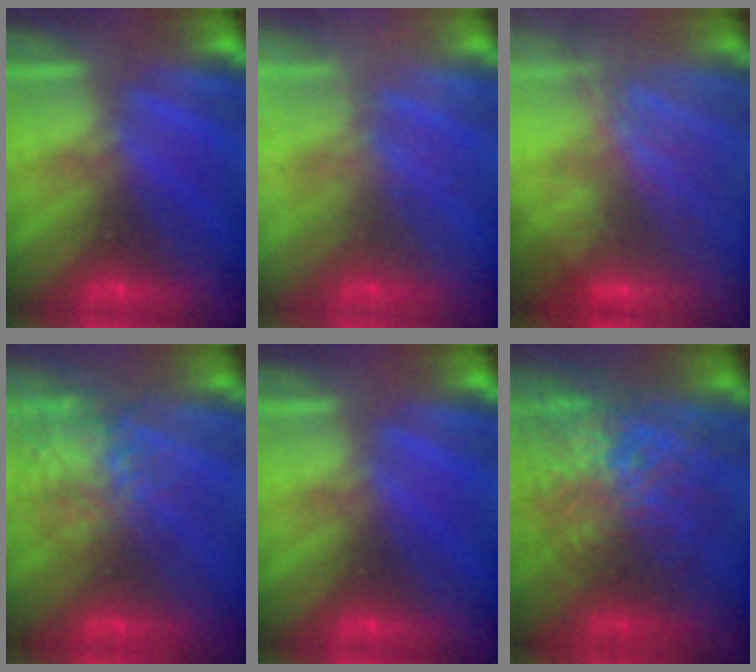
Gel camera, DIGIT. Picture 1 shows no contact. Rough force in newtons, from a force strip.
{"total": 1.5}
{"total": 2.8}
{"total": 7.4}
{"total": 0.0}
{"total": 10.4}